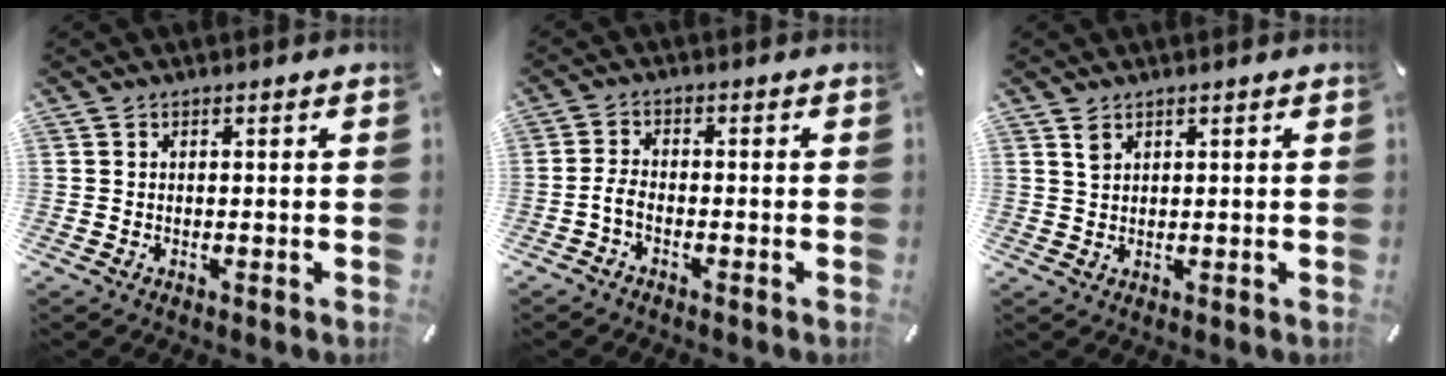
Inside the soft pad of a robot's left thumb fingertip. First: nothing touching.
{"total": 2.8, "force": [-1.6, 1.3, 1.9], "torque": [-0.048, 0.004, -0.033]}
{"total": 2.1, "force": [1.5, 1.1, 1.0], "torque": [-0.021, -0.002, 0.028]}